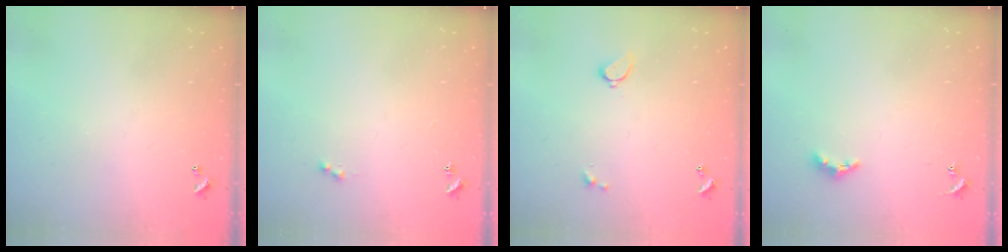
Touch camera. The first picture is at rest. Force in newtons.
{"total": 1.2, "press": 1.1, "slide": 0.6}
{"total": 1.5, "press": 1.4, "slide": 0.3}
{"total": 3.1, "press": 3.1, "slide": 0.6}